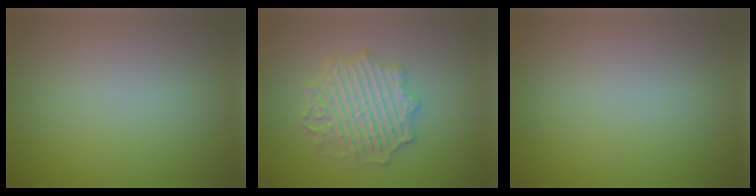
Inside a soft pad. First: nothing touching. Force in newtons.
{"total": 4.1, "press": 4.1, "slide": 0.6}
{"total": 0.0}